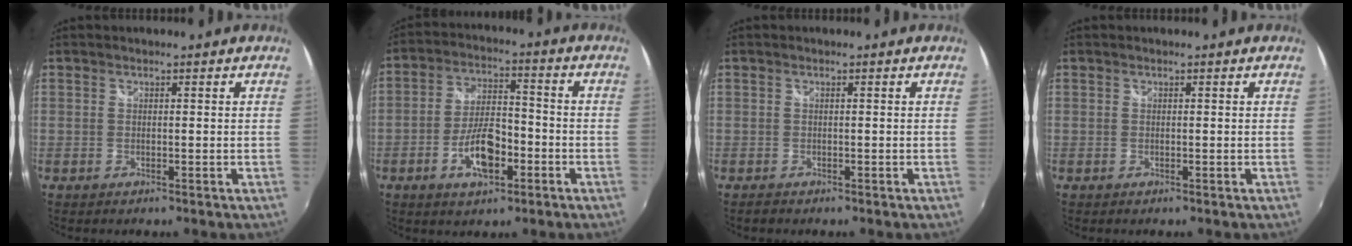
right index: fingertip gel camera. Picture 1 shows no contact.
{"total": 9.6, "force": [-4.1, 4.3, 7.6], "torque": [-0.149, 0.005, -0.065]}
{"total": 0.7, "force": [-0.7, 0.3, 0.3], "torque": [-0.009, -0.003, -0.010]}
{"total": 0.0}